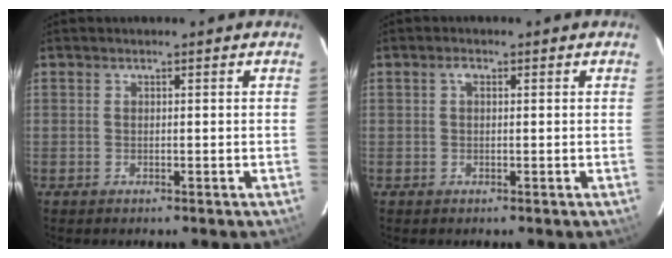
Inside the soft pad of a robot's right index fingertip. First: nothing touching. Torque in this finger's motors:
{"motor_torque": [0.22, 0.05, 0.08, 0.03]}